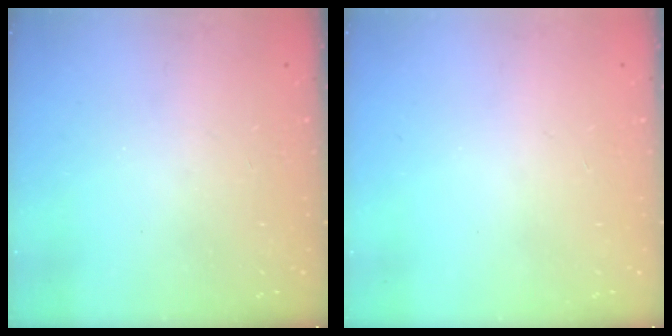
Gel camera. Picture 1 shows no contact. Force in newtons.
{"total": 0.0}